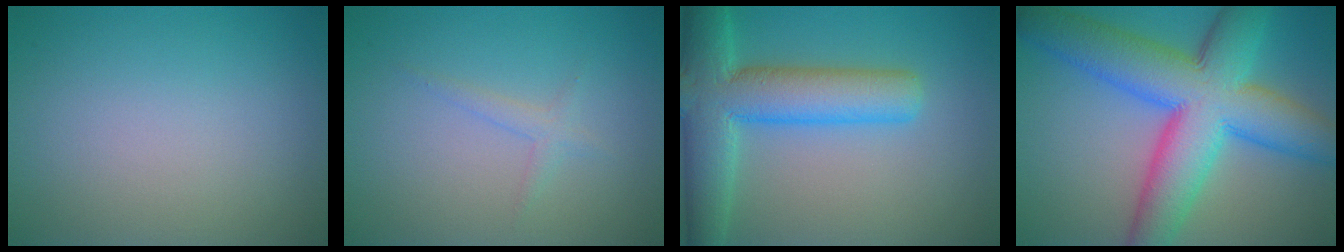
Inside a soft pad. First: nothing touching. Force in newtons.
{"total": 1.2, "press": 1.2, "slide": 0.0}
{"total": 8.9, "press": 8.9, "slide": 0.4}
{"total": 12.4, "press": 12.4, "slide": 0.3}